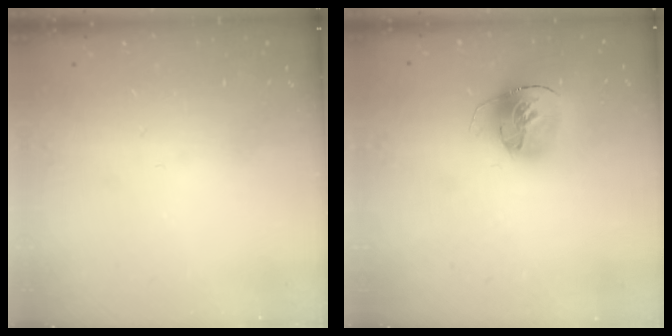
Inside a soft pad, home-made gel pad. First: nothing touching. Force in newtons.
{"total": 16.1, "press": 16.0, "slide": 1.7}